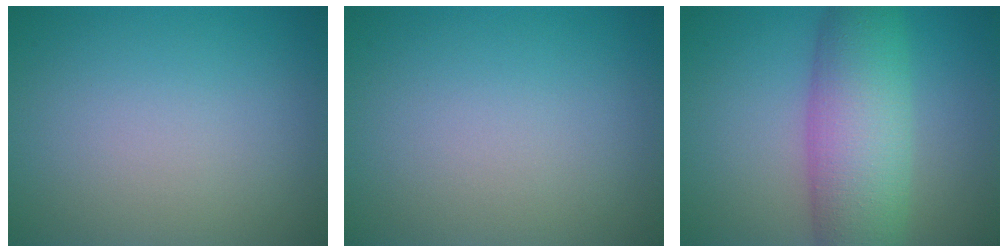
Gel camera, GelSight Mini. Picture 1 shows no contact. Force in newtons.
{"total": 0.0}
{"total": 8.2, "press": 8.2, "slide": 0.0}